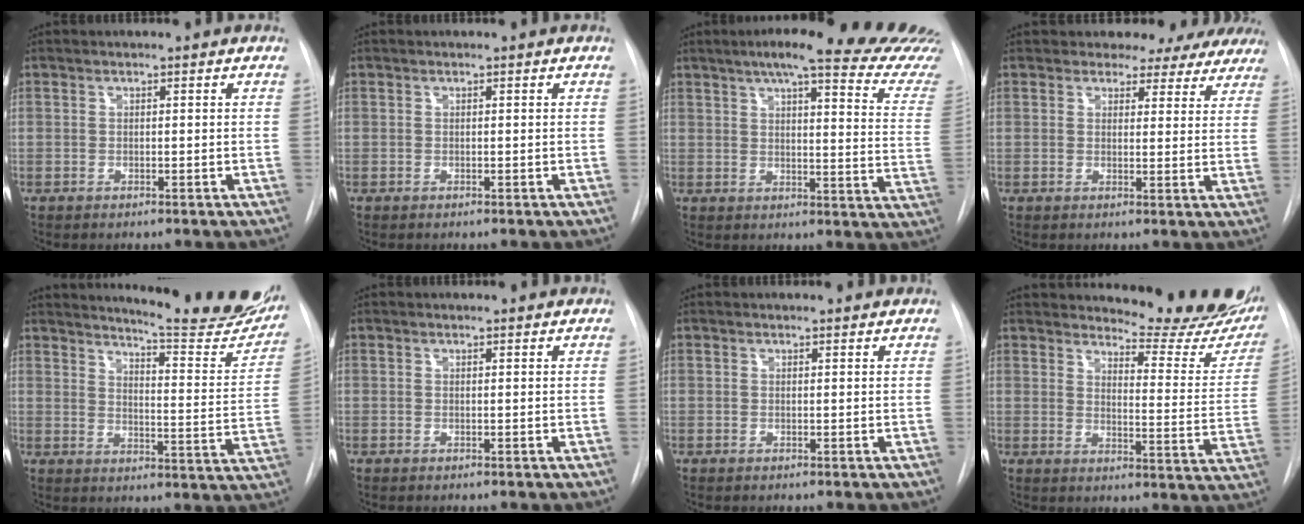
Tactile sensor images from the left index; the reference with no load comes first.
{"total": 0.0}
{"total": 23.6, "force": [20.8, 0.6, 11.1], "torque": [-0.143, -0.078, 0.230]}
{"total": 11.6, "force": [10.3, 5.1, 1.6], "torque": [0.004, -0.016, 0.093]}
{"total": 19.9, "force": [18.0, 1.8, 8.2], "torque": [-0.106, -0.097, 0.208]}
{"total": 1.3, "force": [1.3, 0.4, 0.2], "torque": [-0.007, 0.010, 0.005]}
{"total": 2.1, "force": [2.0, 0.6, 0.3], "torque": [-0.005, 0.009, 0.012]}
{"total": 17.2, "force": [15.9, 3.2, 5.5], "torque": [-0.049, -0.100, 0.171]}